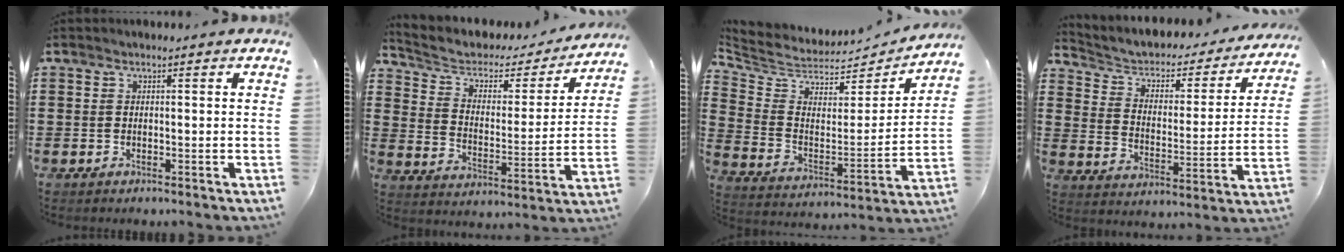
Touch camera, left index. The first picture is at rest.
{"total": 4.1, "force": [2.7, 2.5, 1.8], "torque": [-0.057, -0.018, 0.039]}
{"total": 5.1, "force": [4.6, 2.1, 0.8], "torque": [-0.049, -0.042, 0.076]}
{"total": 2.9, "force": [2.0, 1.9, 1.1], "torque": [-0.039, -0.018, 0.023]}